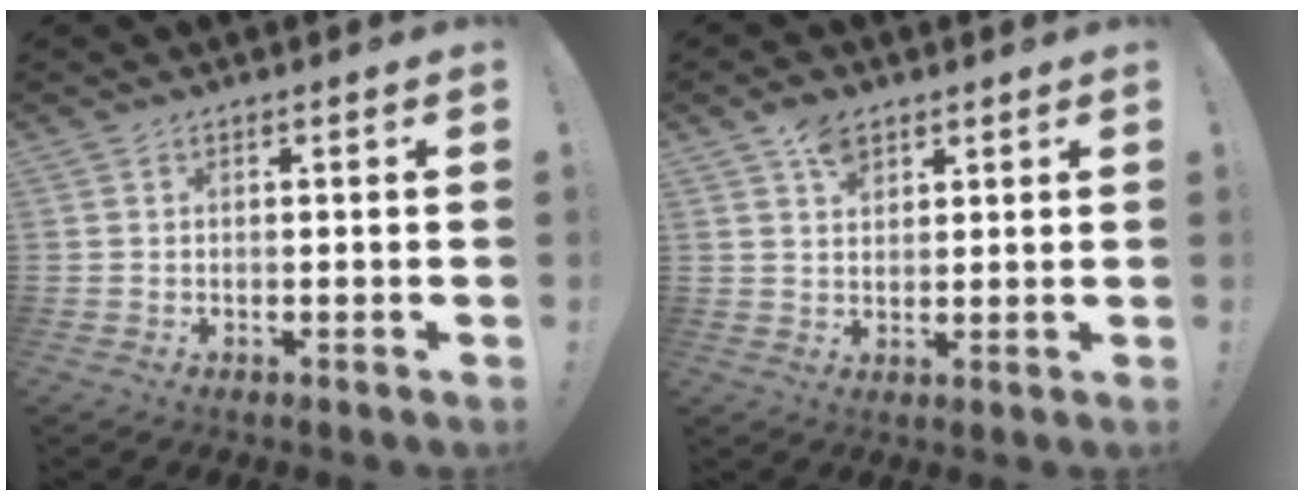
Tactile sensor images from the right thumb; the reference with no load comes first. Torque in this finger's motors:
{"motor_torque": [0.05, 0.46, -0.08, 0.11, 0.00]}